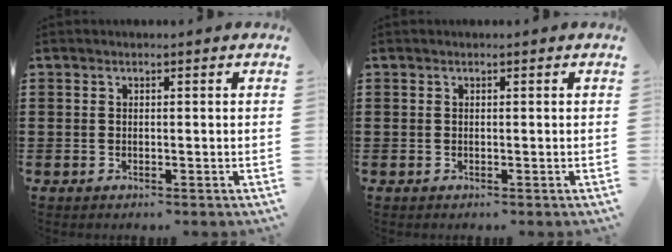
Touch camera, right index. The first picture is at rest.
{"total": 0.0}